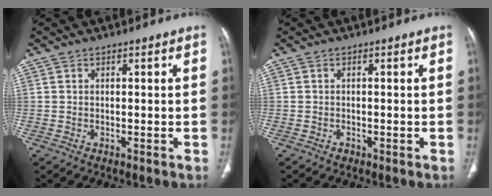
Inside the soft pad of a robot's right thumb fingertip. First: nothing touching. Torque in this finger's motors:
{"motor_torque": [0.15, -0.23, 0.46, -0.16, -0.06]}